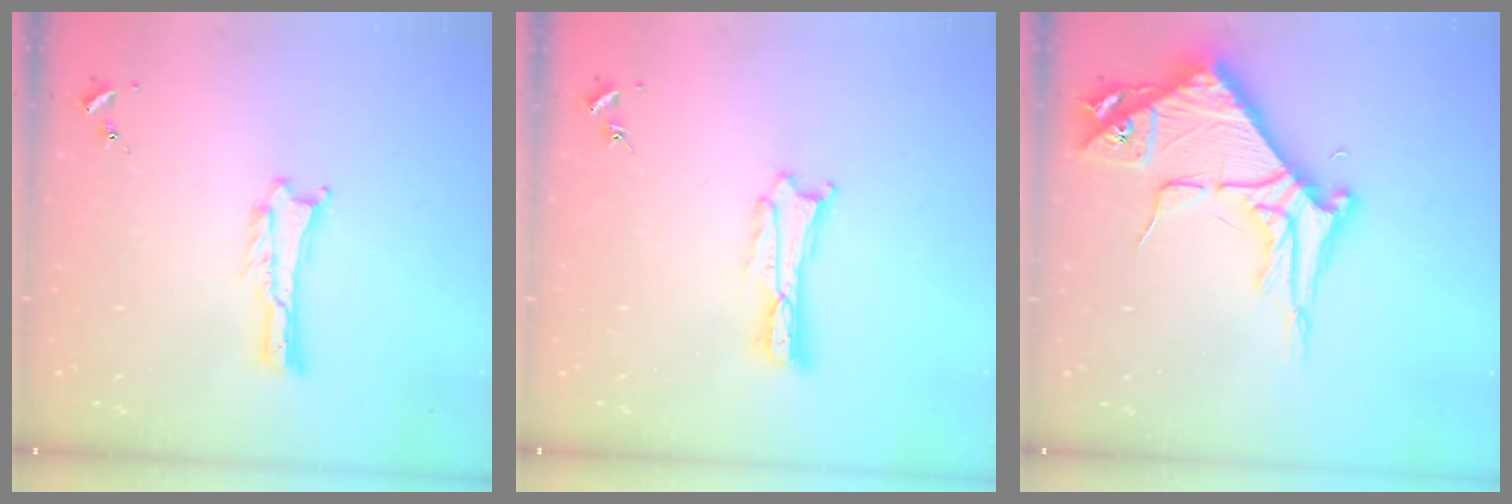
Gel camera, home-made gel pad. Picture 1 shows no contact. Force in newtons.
{"total": 0.9, "press": 0.9, "slide": 0.2}
{"total": 8.7, "press": 8.6, "slide": 1.0}